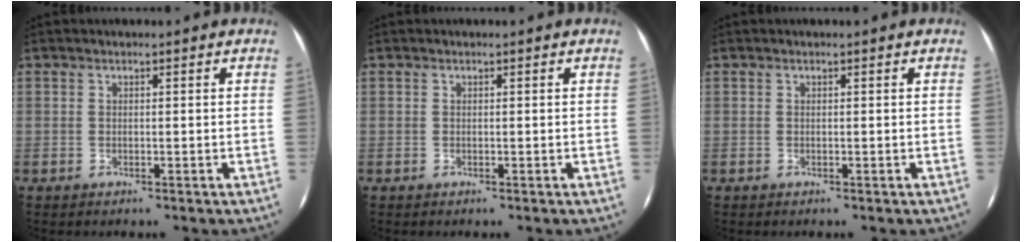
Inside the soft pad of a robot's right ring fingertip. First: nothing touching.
{"total": 0.0}
{"total": 0.0}